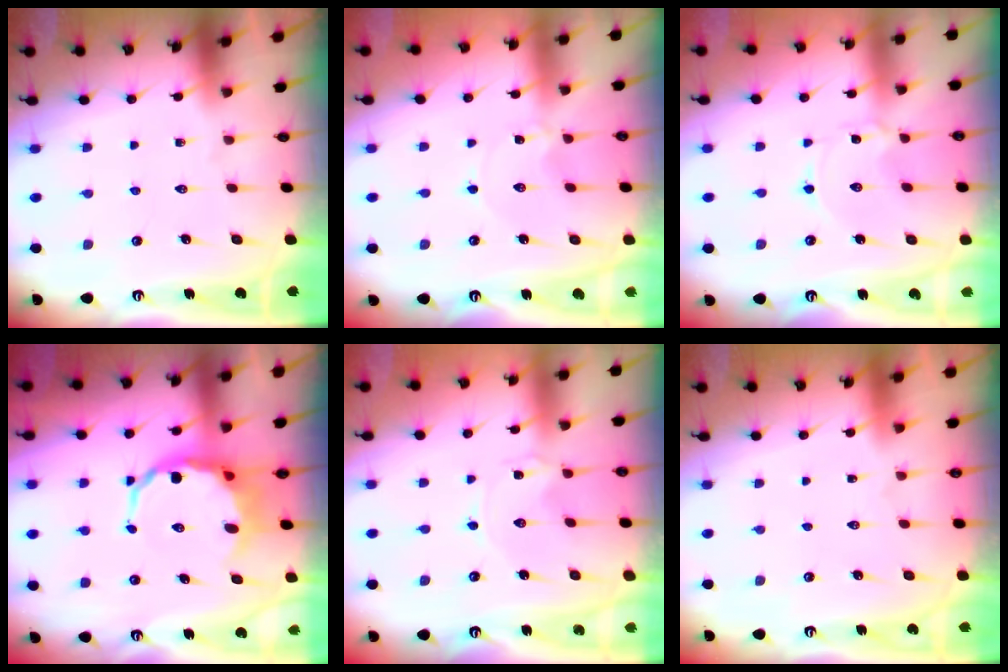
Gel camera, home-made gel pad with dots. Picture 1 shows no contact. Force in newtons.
{"total": 0.9, "press": 0.9, "slide": 0.1}
{"total": 0.7, "press": 0.7, "slide": 0.1}
{"total": 8.3, "press": 7.9, "slide": 2.5}
{"total": 0.0}
{"total": 1.5, "press": 1.5, "slide": 0.1}